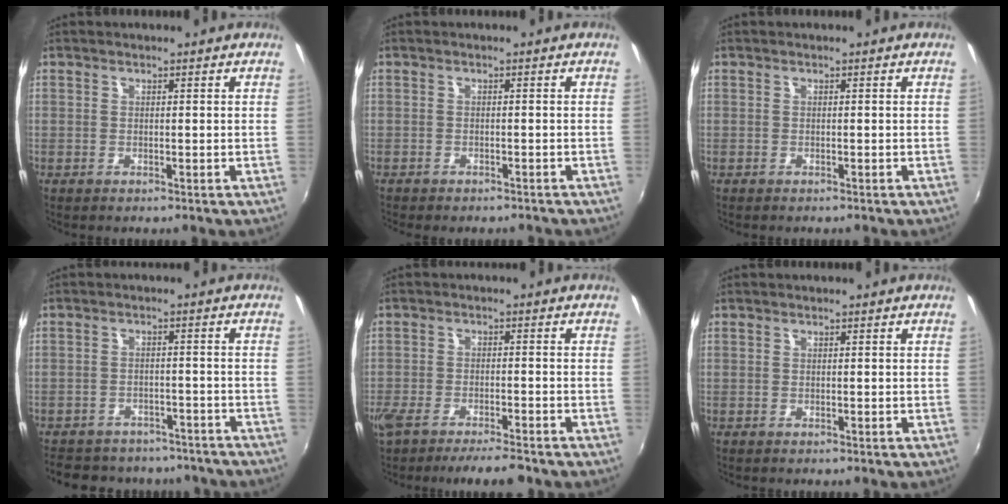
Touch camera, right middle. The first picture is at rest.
{"total": 3.4, "force": [-3.0, 1.0, 1.3], "torque": [-0.030, -0.012, -0.041]}
{"total": 0.0}
{"total": 18.4, "force": [-15.3, 7.7, 6.7], "torque": [-0.143, 0.008, -0.189]}
{"total": 8.9, "force": [-7.5, 1.7, 4.6], "torque": [-0.111, -0.023, -0.126]}
{"total": 0.0}